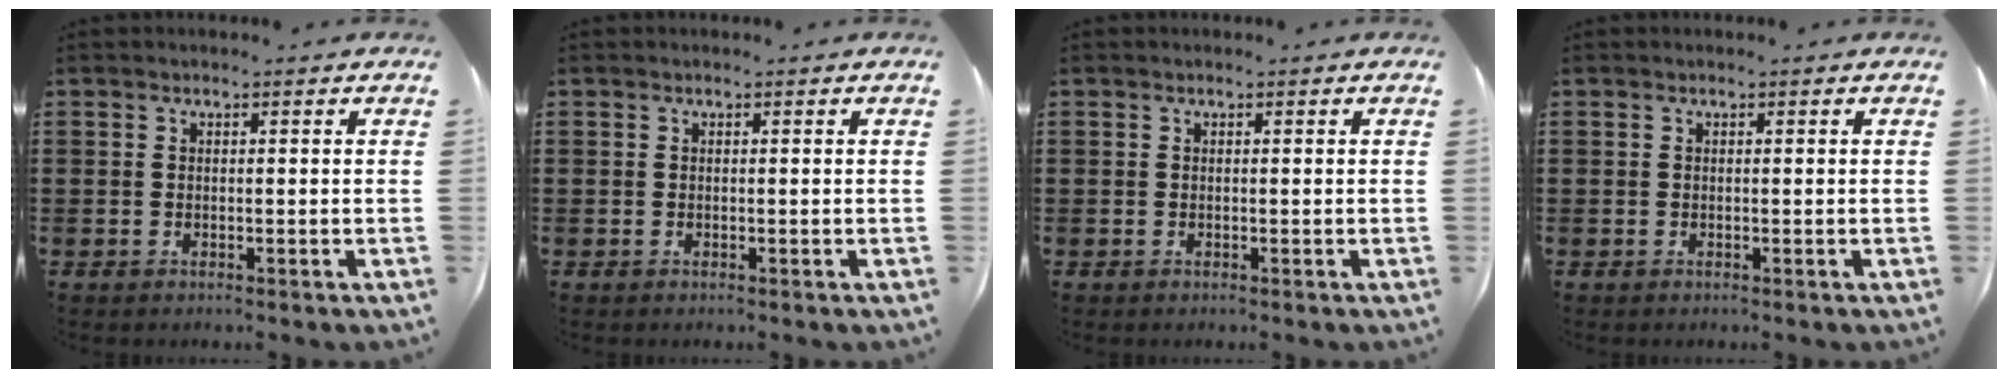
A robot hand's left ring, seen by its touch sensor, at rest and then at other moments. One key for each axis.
{"total": 0.0}
{"total": 0.0}
{"total": 0.0}